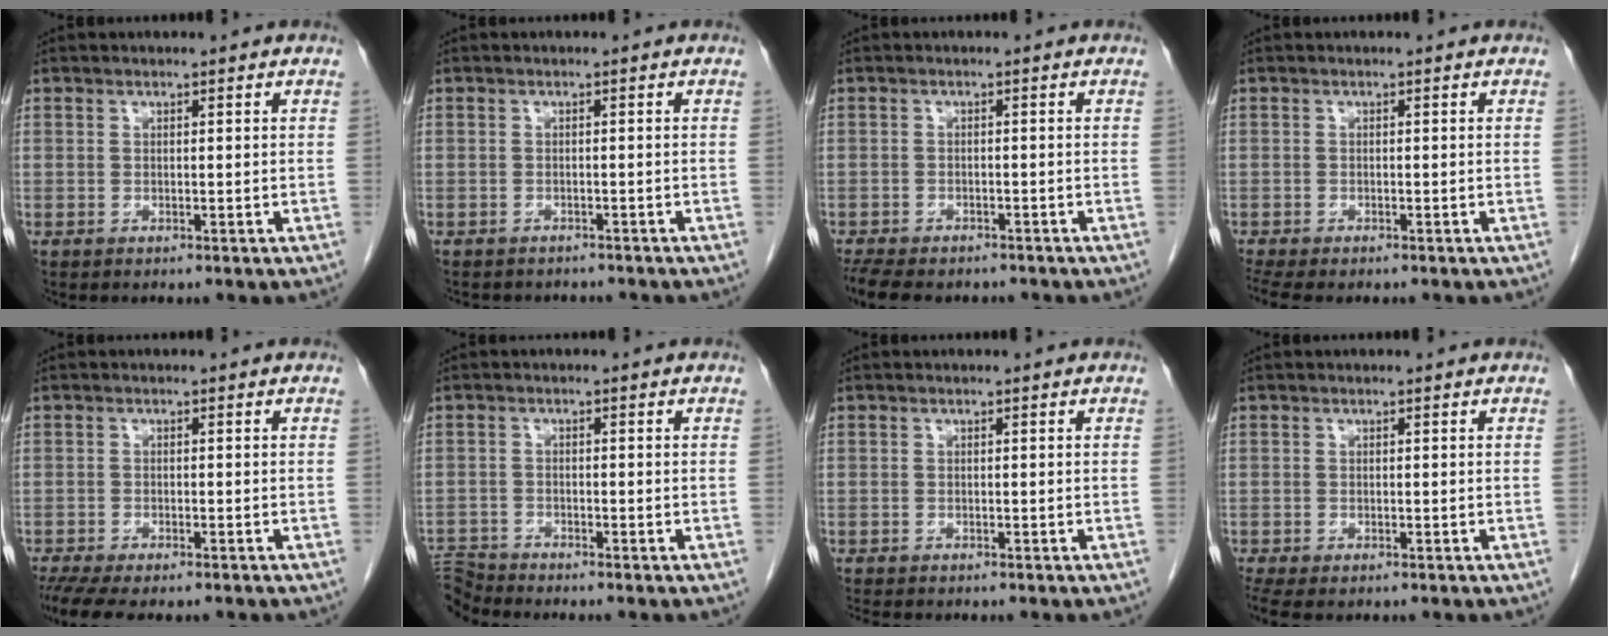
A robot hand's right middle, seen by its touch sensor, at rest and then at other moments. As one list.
[{"total": 5.5, "force": [-5.0, 2.0, 1.2], "torque": [-0.016, 0.001, -0.060]}, {"total": 10.9, "force": [-9.0, 4.0, 4.7], "torque": [-0.102, -0.006, -0.123]}, {"total": 4.7, "force": [-3.8, 1.4, 2.4], "torque": [-0.044, -0.007, -0.059]}, {"total": 8.5, "force": [-7.1, 2.1, 4.3], "torque": [-0.065, -0.010, -0.107]}, {"total": 4.3, "force": [-4.2, -0.6, -0.6], "torque": [0.009, -0.009, -0.082]}, {"total": 3.6, "force": [-3.1, 0.8, 1.6], "torque": [-0.025, -0.007, -0.042]}, {"total": 4.8, "force": [-3.5, 1.8, 2.6], "torque": [-0.051, -0.012, -0.056]}]